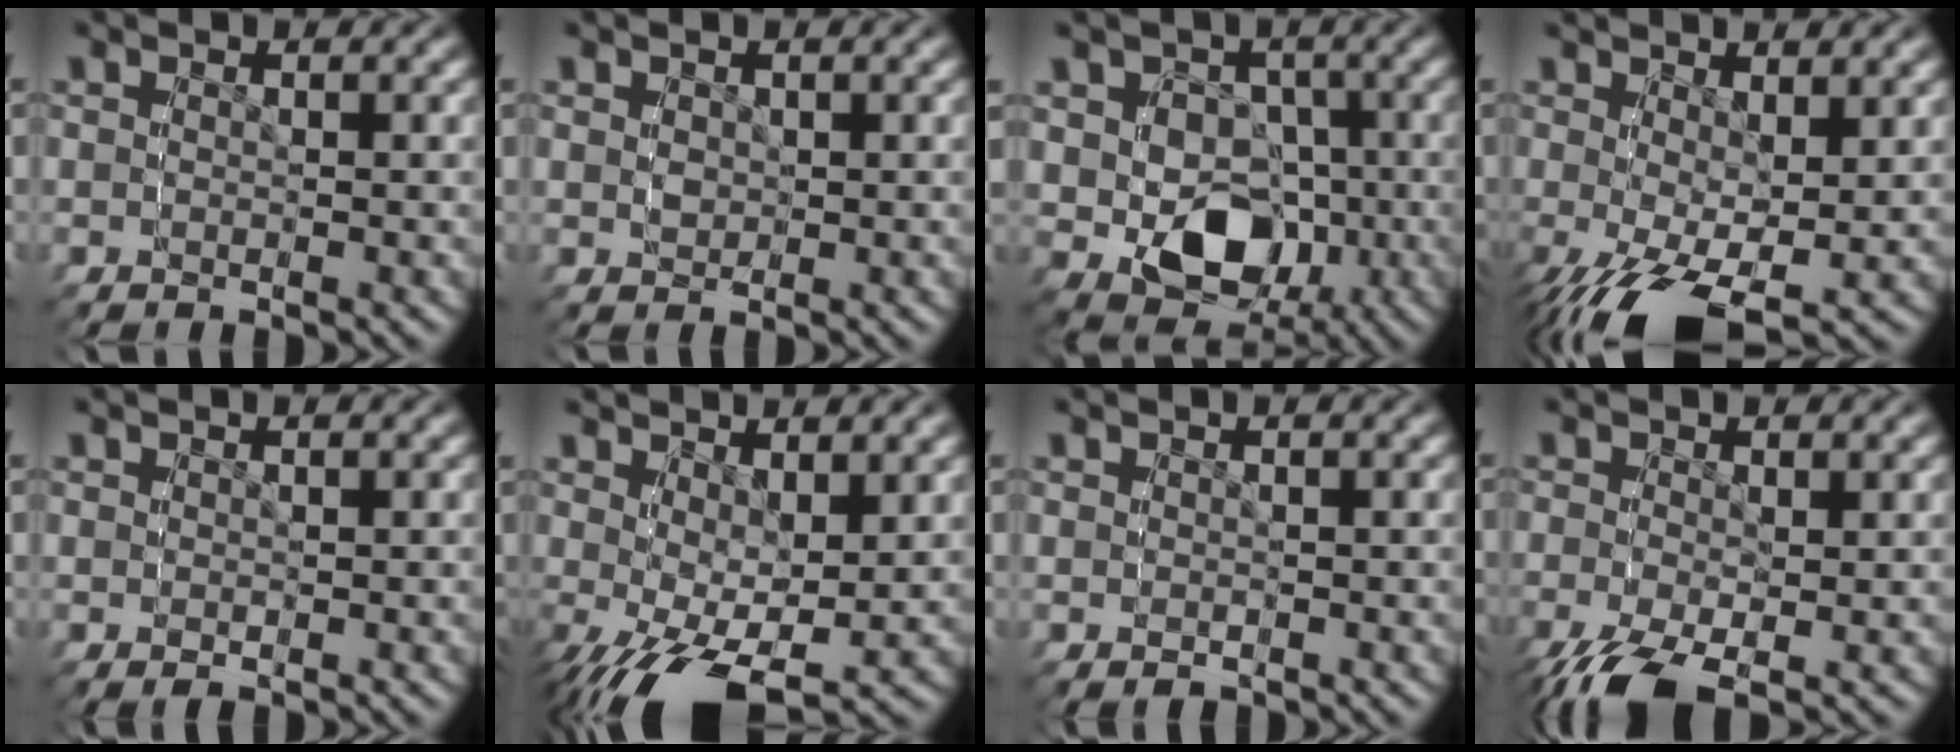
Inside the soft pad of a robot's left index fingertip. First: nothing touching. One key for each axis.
{"total": 2.3, "fx": 1.0, "fy": 2.0, "fz": 0.7, "tx": -0.005, "ty": -0.005, "tz": 0.020}
{"total": 9.5, "fx": -0.1, "fy": 9.0, "fz": 3.1, "tx": -0.081, "ty": -0.044, "tz": 0.010}
{"total": 3.4, "fx": -0.6, "fy": 2.9, "fz": 1.7, "tx": -0.020, "ty": -0.015, "tz": -0.004}
{"total": 1.2, "fx": 0.8, "fy": 0.8, "fz": 0.5, "tx": -0.001, "ty": 0.002, "tz": 0.014}
{"total": 4.7, "fx": 1.2, "fy": 3.4, "fz": 3.0, "tx": -0.038, "ty": -0.004, "tz": 0.025}
{"total": 1.5, "fx": 0.6, "fy": 1.3, "fz": 0.4, "tx": -0.005, "ty": -0.004, "tz": 0.013}
{"total": 1.0, "fx": -0.7, "fy": 0.5, "fz": -0.5, "tx": 0.015, "ty": -0.009, "tz": -0.006}